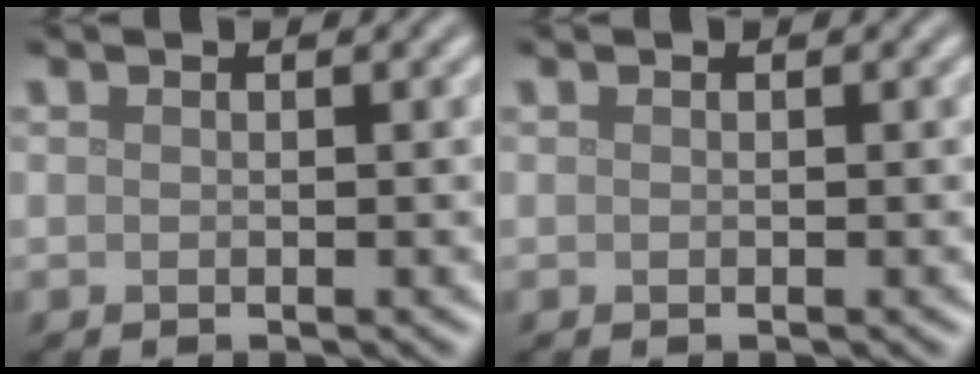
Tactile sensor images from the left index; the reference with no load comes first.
{"total": 0.0}